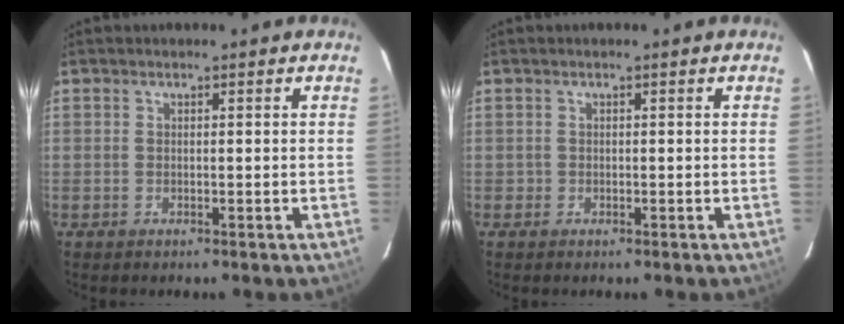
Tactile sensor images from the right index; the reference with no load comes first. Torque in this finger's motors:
{"motor_torque": [0.13, 0.00, -0.04, -0.01]}